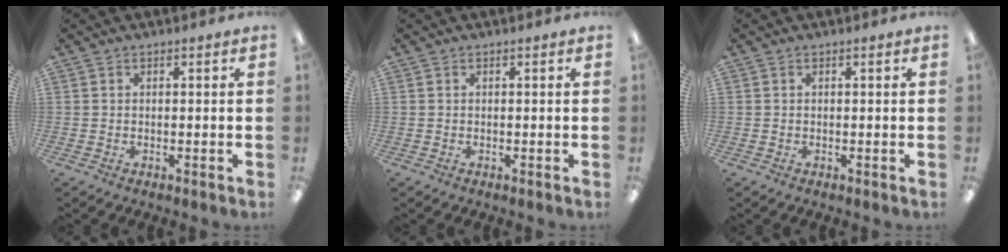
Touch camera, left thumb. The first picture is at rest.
{"total": 0.0}
{"total": 0.0}